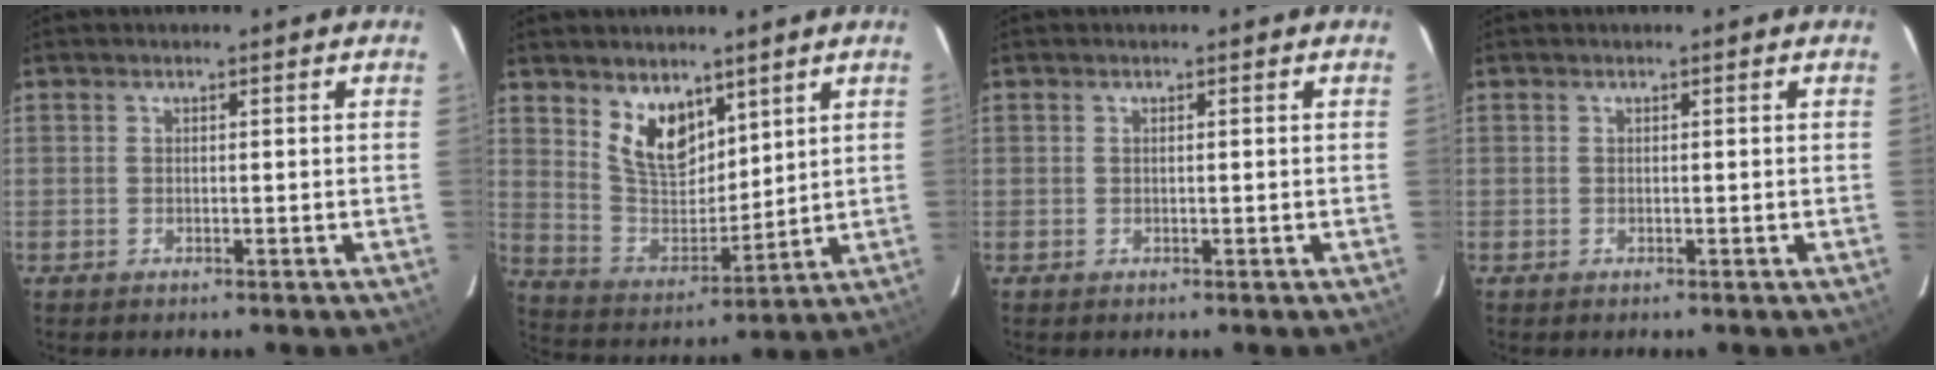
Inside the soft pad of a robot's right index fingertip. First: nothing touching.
{"total": 10.6, "force": [6.6, 6.1, 5.8], "torque": [-0.104, -0.002, 0.137]}
{"total": 0.0}
{"total": 0.0}